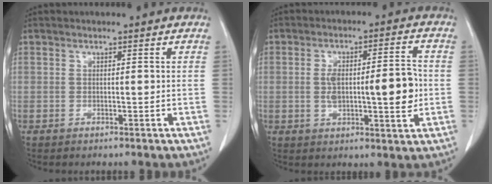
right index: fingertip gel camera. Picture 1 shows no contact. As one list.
[{"total": 10.6, "force": [-0.5, 2.7, 10.2], "torque": [-0.165, 0.015, -0.004]}]